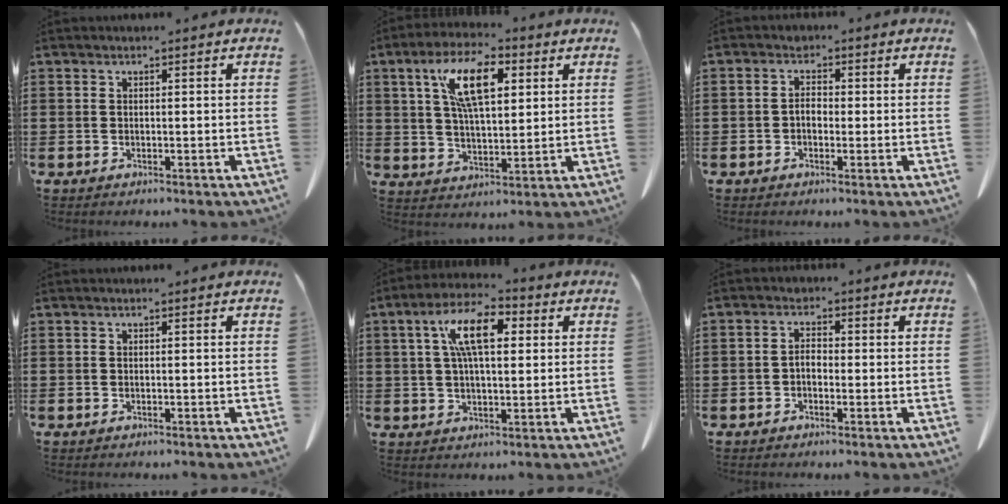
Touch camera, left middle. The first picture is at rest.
{"total": 11.7, "force": [5.1, 4.6, 9.5], "torque": [-0.186, 0.008, 0.089]}
{"total": 2.3, "force": [-0.3, 1.7, 1.4], "torque": [-0.022, 0.001, -0.009]}
{"total": 0.0}
{"total": 9.2, "force": [3.2, 3.5, 7.8], "torque": [-0.168, 0.011, 0.051]}
{"total": 2.1, "force": [-0.6, 1.5, 1.3], "torque": [-0.027, 0.004, -0.012]}